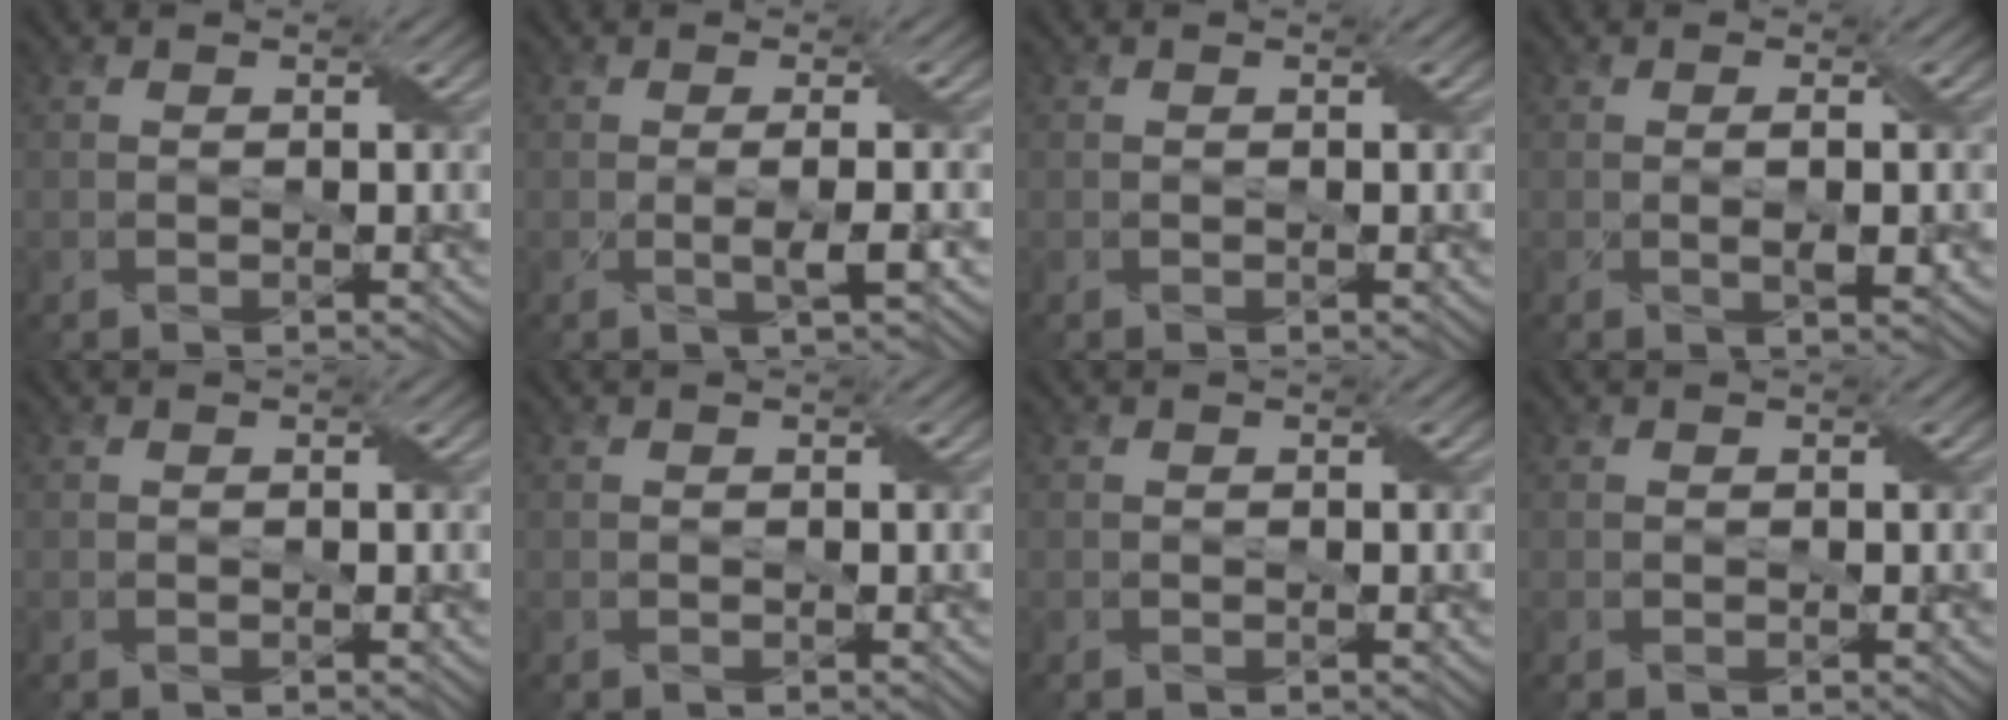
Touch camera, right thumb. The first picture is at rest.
{"total": 2.2, "force": [-0.2, 0.1, 2.1], "torque": [-0.043, 0.002, -0.005]}
{"total": 0.0}
{"total": 1.9, "force": [-0.1, 0.4, 1.9], "torque": [-0.035, -0.001, 0.001]}
{"total": 0.0}
{"total": 0.0}
{"total": 0.0}
{"total": 0.0}